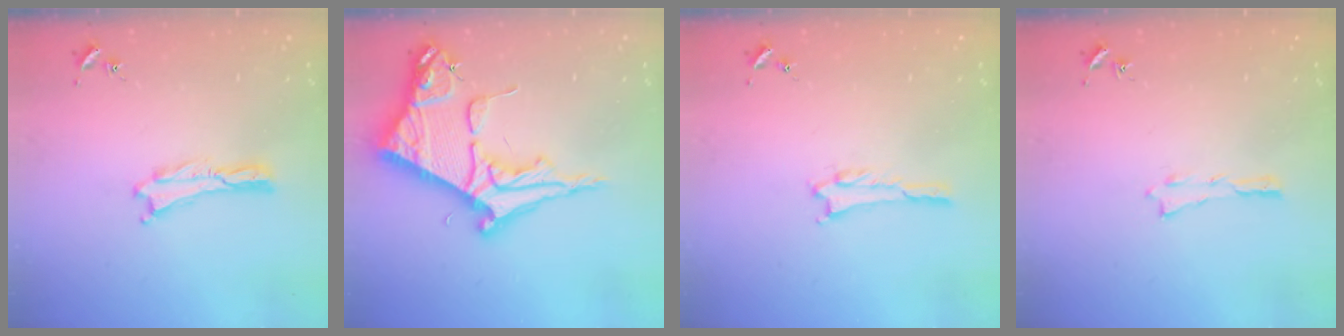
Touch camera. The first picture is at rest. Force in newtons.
{"total": 10.2, "press": 10.2, "slide": 1.1}
{"total": 0.5, "press": 0.5, "slide": 0.1}
{"total": 0.0}